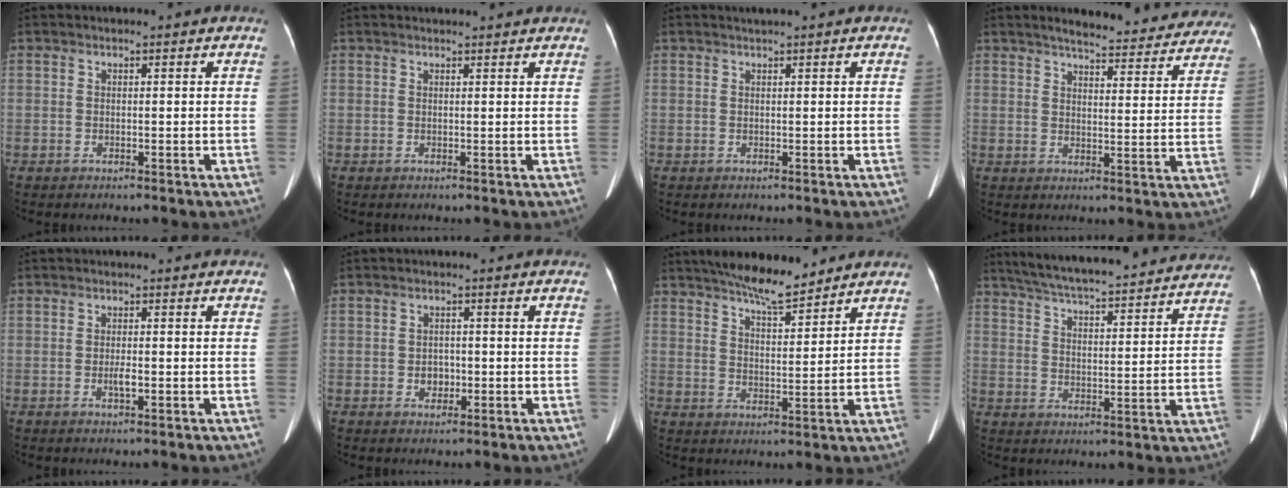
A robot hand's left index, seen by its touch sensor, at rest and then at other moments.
{"total": 4.0, "force": [3.9, 0.2, 1.0], "torque": [-0.011, 0.021, 0.045]}
{"total": 0.7, "force": [0.6, -0.1, 0.4], "torque": [-0.009, 0.004, 0.015]}
{"total": 19.2, "force": [17.5, 3.8, 6.8], "torque": [-0.068, -0.024, 0.200]}
{"total": 1.7, "force": [-0.6, 0.4, 1.5], "torque": [-0.029, -0.001, -0.010]}
{"total": 2.2, "force": [-0.6, 1.8, 1.2], "torque": [-0.017, 0.006, -0.005]}
{"total": 8.7, "force": [7.5, 1.2, 4.3], "torque": [-0.069, 0.008, 0.128]}
{"total": 26.1, "force": [23.6, 3.4, 10.6], "torque": [-0.171, -0.005, 0.313]}